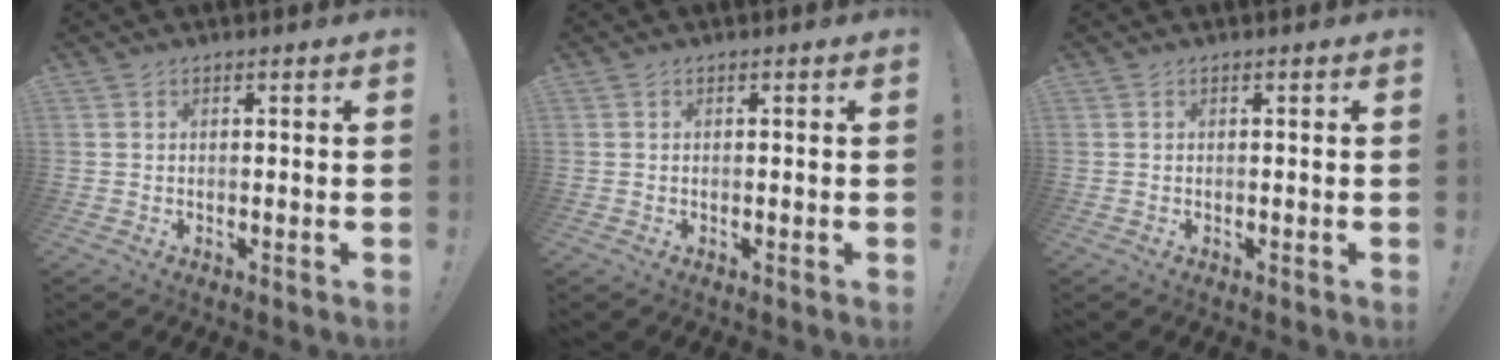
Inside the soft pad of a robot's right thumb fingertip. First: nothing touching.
{"total": 0.0}
{"total": 0.0}